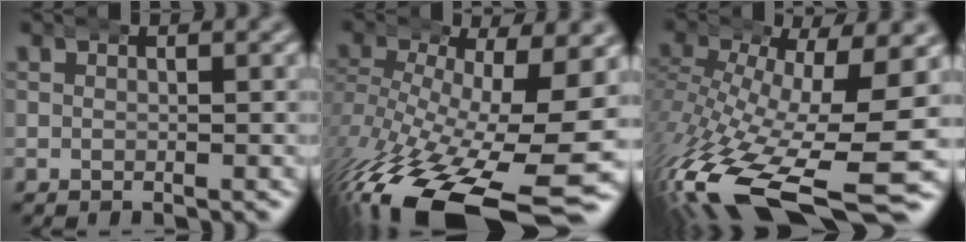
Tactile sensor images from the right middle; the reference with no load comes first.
{"total": 11.7, "force": [-6.2, 4.0, 9.1], "torque": [-0.173, -0.050, -0.072]}
{"total": 11.1, "force": [-4.4, 3.9, 9.4], "torque": [-0.190, -0.048, -0.042]}